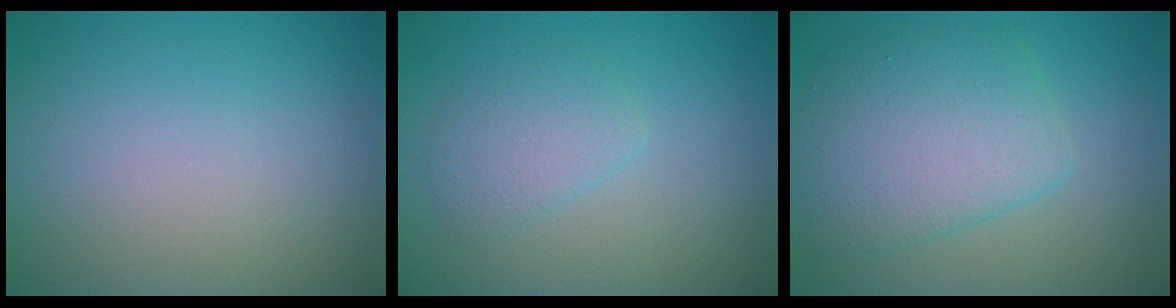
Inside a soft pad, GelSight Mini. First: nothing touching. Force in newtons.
{"total": 2.1, "press": 2.1, "slide": 0.1}
{"total": 5.8, "press": 5.8, "slide": 0.1}